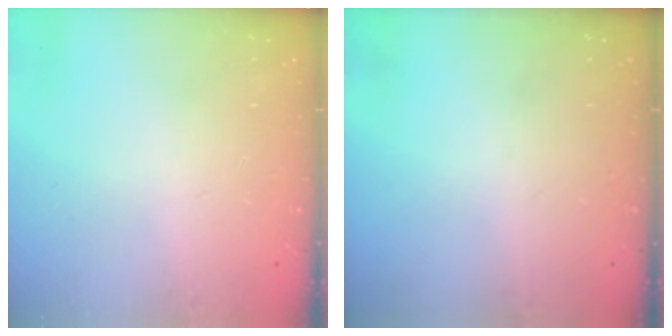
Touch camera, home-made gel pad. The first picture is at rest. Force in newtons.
{"total": 0.0}